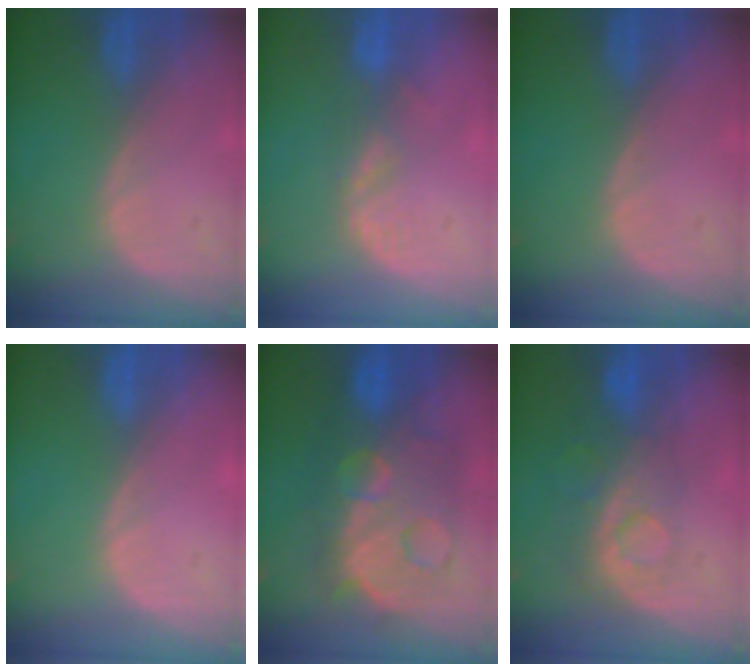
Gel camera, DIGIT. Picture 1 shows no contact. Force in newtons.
{"total": 3.2, "press": 2.6, "slide": 1.9}
{"total": 0.0}
{"total": 0.0}
{"total": 12.3, "press": 12.2, "slide": 1.2}
{"total": 8.4, "press": 7.1, "slide": 4.5}